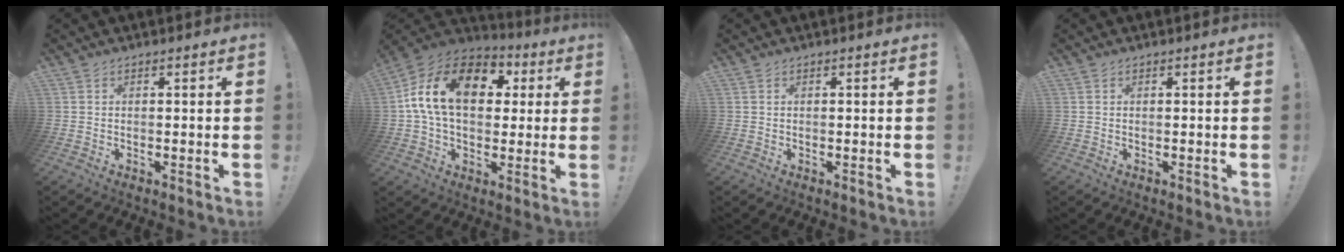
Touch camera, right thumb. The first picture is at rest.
{"total": 19.2, "force": [4.4, 12.4, 14.0], "torque": [-0.246, 0.009, 0.077]}
{"total": 0.0}
{"total": 0.0}